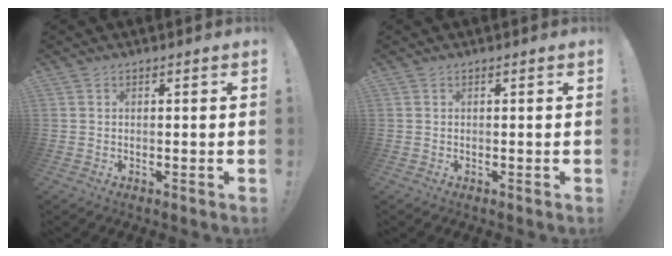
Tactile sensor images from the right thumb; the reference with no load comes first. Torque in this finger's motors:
{"motor_torque": [-0.12, -0.08, 0.01, -0.01, 0.03]}